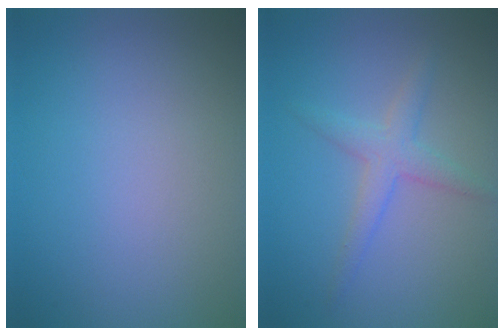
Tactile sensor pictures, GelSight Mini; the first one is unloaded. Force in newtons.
{"total": 2.5, "press": 2.5, "slide": 0.0}